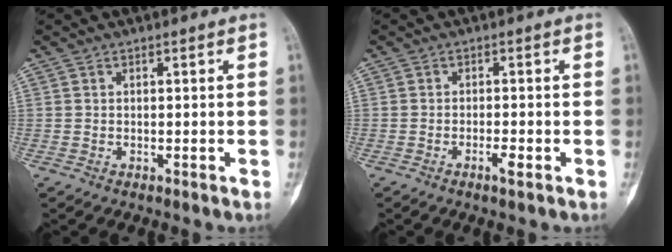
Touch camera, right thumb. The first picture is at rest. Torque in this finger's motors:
{"motor_torque": [-0.39, -0.42, 0.03, -0.04, -0.04]}